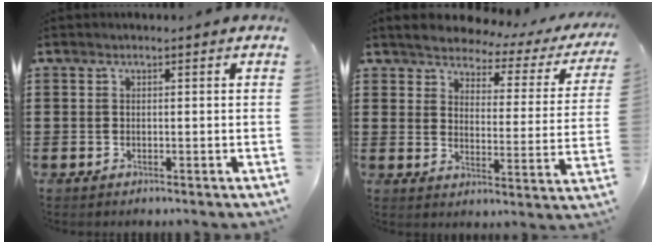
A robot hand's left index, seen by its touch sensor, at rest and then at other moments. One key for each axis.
{"total": 3.3, "fx": 3.2, "fy": 0.5, "fz": 0.3, "tx": -0.033, "ty": -0.026, "tz": 0.048}